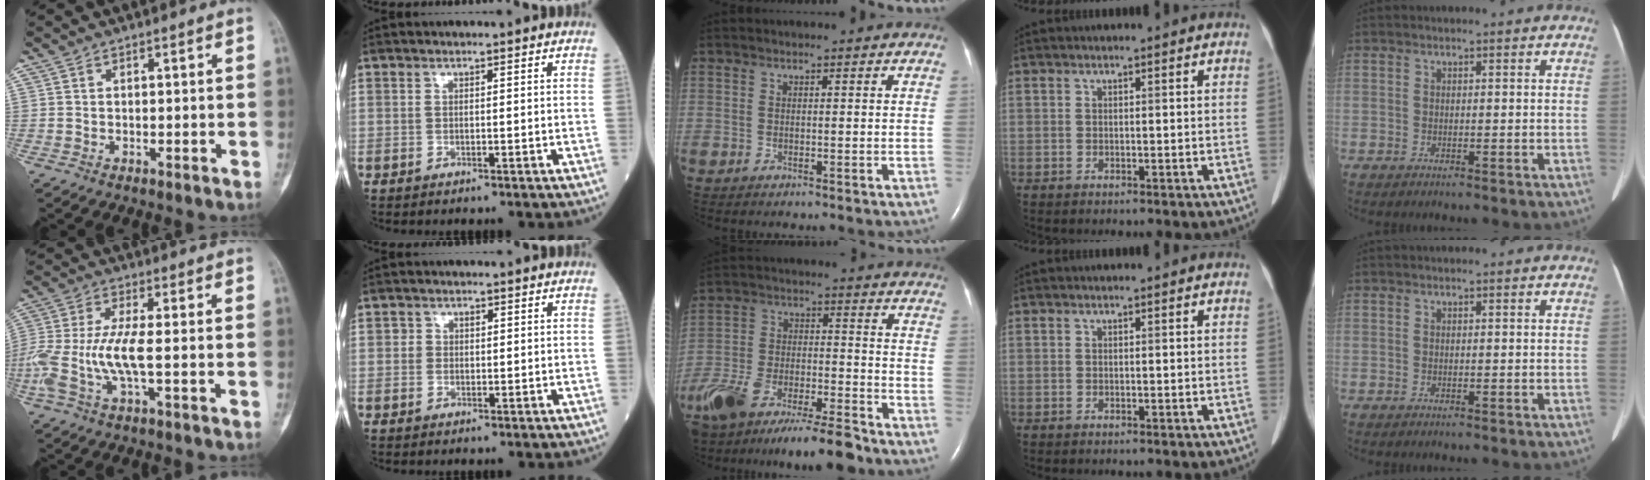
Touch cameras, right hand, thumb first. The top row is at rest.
{"thumb": {"total": 10.2, "force": [-1.7, 2.8, 9.6], "torque": [-0.244, 0.010, -0.037]}, "index": {"total": 1.6, "force": [0.3, 1.5, 0.6], "torque": [-0.008, 0.001, 0.002]}, "middle": {"total": 16.3, "force": [-13.3, 3.1, 8.9], "torque": [-0.180, -0.013, -0.233]}}